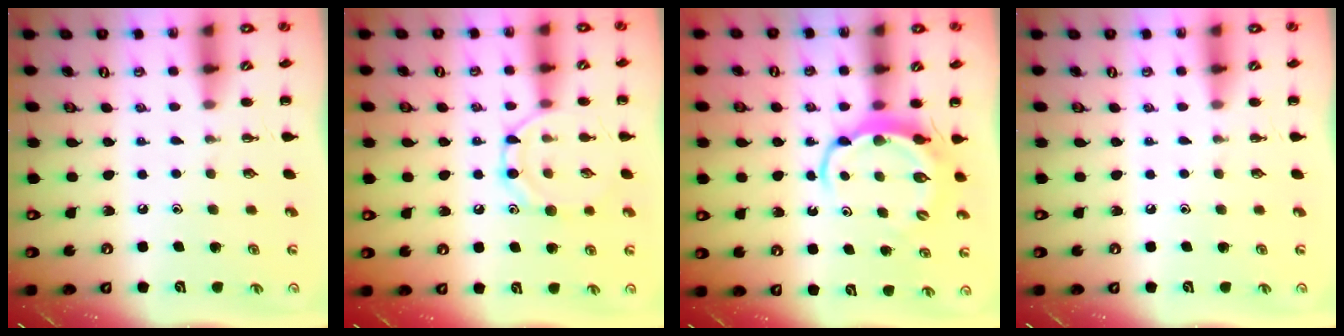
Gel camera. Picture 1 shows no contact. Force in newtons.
{"total": 10.0, "press": 10.0, "slide": 0.9}
{"total": 5.9, "press": 5.9, "slide": 0.5}
{"total": 0.0}